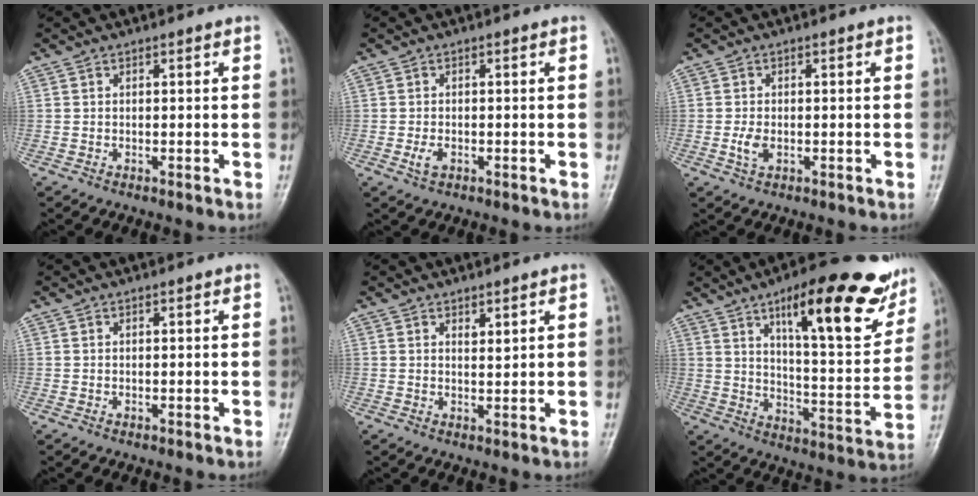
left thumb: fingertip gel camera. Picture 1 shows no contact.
{"total": 2.1, "force": [-0.8, 1.2, 1.5], "torque": [-0.031, 0.001, -0.014]}
{"total": 2.6, "force": [-0.6, 1.5, 2.0], "torque": [-0.042, 0.000, -0.012]}
{"total": 0.0}
{"total": 1.3, "force": [1.0, 0.4, 0.8], "torque": [-0.006, -0.009, 0.019]}
{"total": 21.9, "force": [12.6, 6.5, 16.6], "torque": [-0.196, -0.052, 0.190]}